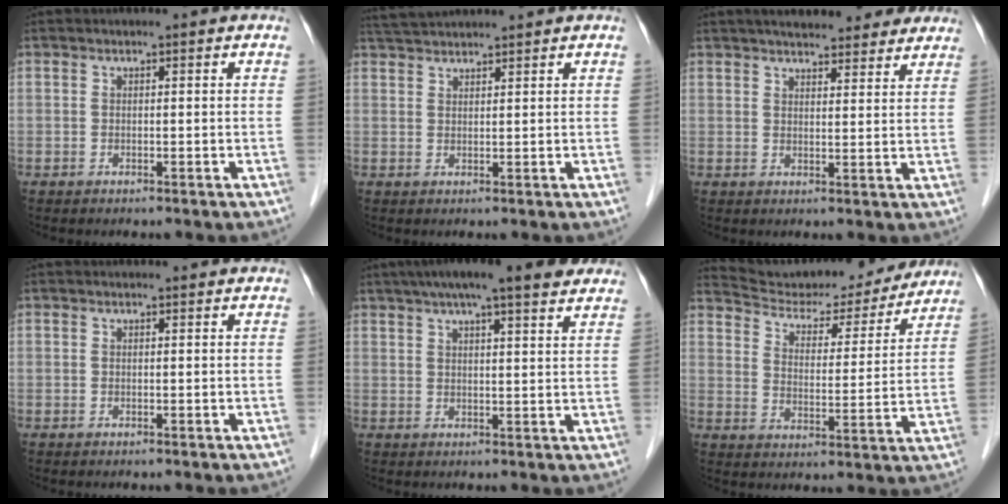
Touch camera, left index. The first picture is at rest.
{"total": 4.6, "force": [4.5, -0.1, 1.2], "torque": [-0.026, 0.031, 0.086]}
{"total": 15.2, "force": [13.2, 3.8, 6.4], "torque": [-0.074, 0.027, 0.165]}
{"total": 1.2, "force": [1.2, 0.2, 0.2], "torque": [-0.013, 0.011, 0.012]}
{"total": 15.1, "force": [11.8, 2.1, 9.2], "torque": [-0.147, 0.042, 0.157]}
{"total": 19.9, "force": [18.8, 3.9, 5.3], "torque": [-0.072, -0.008, 0.258]}